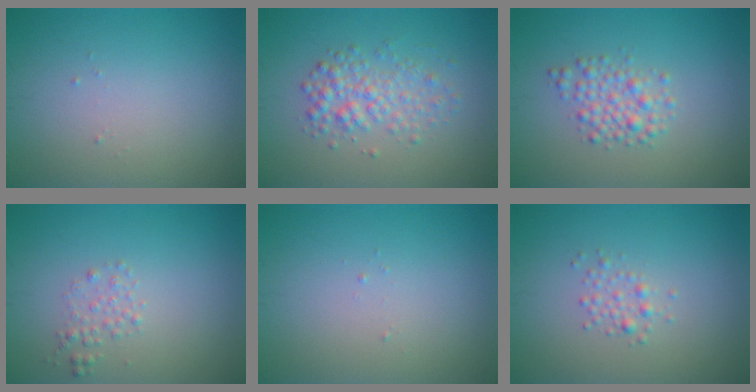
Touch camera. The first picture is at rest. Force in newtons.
{"total": 3.1, "press": 3.1, "slide": 0.1}
{"total": 2.6, "press": 2.6, "slide": 0.0}
{"total": 1.2, "press": 1.2, "slide": 0.1}
{"total": 0.0}
{"total": 1.3, "press": 1.3, "slide": 0.0}